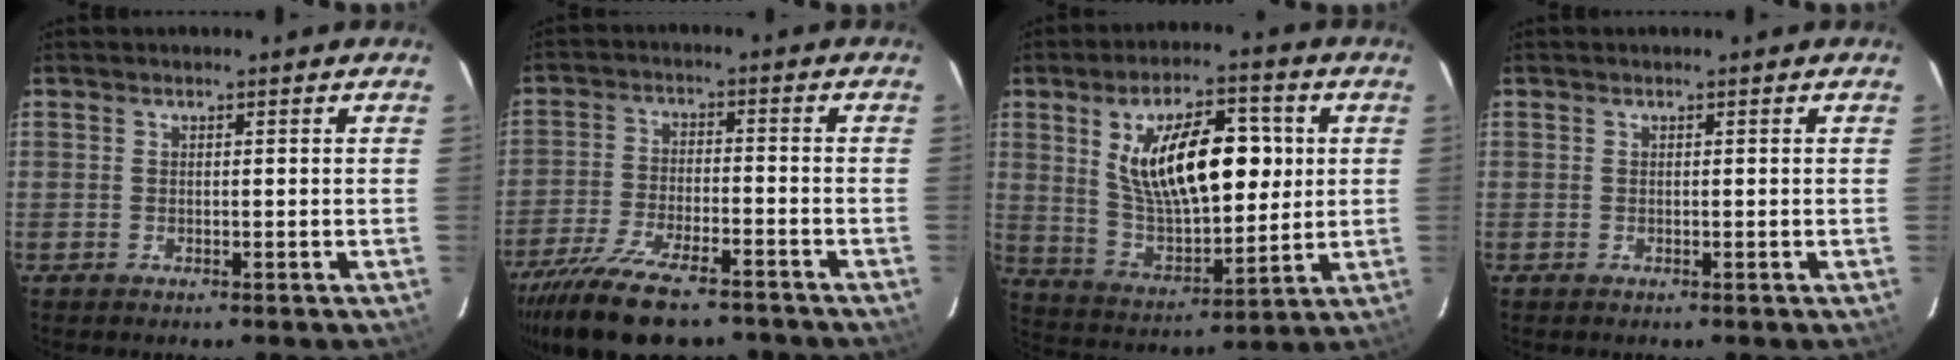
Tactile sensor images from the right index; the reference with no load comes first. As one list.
[{"total": 17.3, "force": [-13.6, 5.3, 9.3], "torque": [-0.194, -0.035, -0.224]}, {"total": 18.7, "force": [4.5, 8.2, 16.2], "torque": [-0.274, 0.009, 0.093]}, {"total": 0.0}]